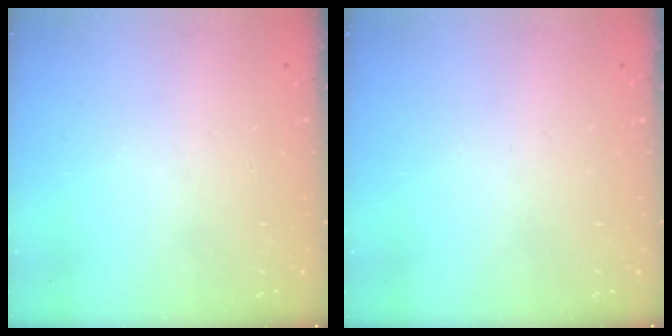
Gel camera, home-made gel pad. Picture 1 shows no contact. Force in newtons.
{"total": 0.0}